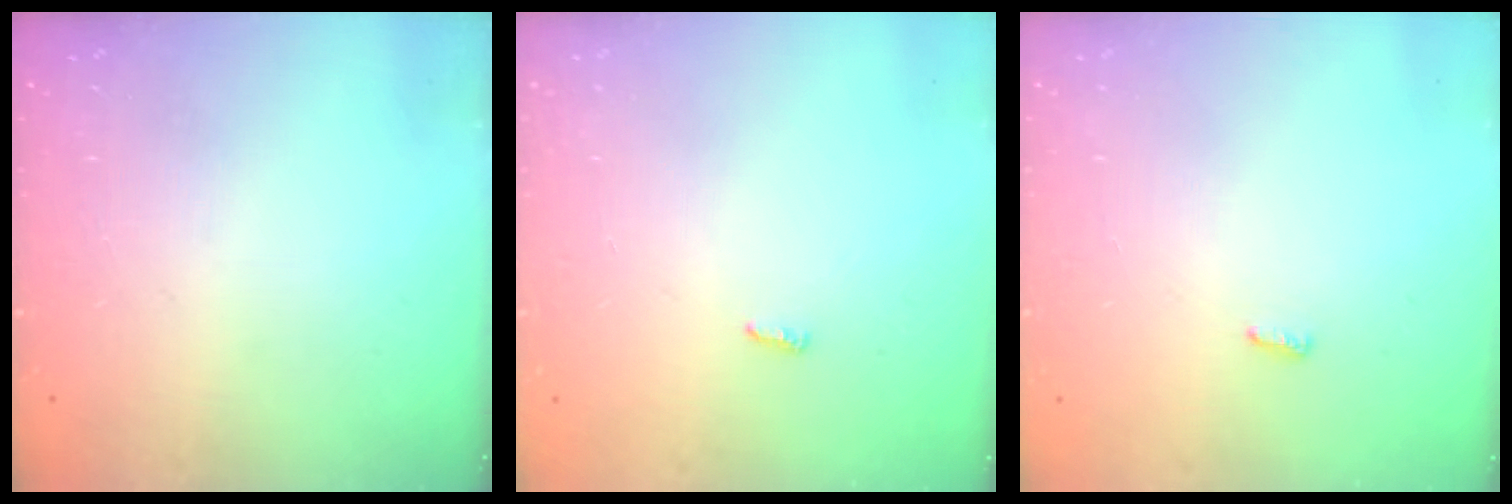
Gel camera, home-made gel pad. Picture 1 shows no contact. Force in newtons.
{"total": 3.4, "press": 3.3, "slide": 0.6}
{"total": 2.8, "press": 2.8, "slide": 0.5}